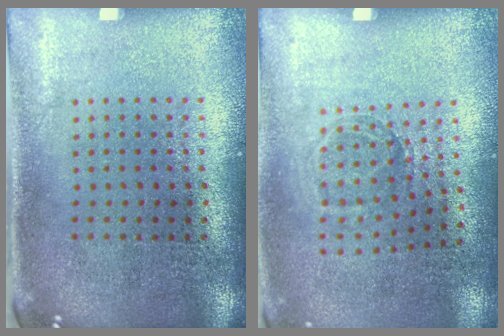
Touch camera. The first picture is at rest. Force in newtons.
{"total": 1.1, "press": 0.9, "slide": 0.6}